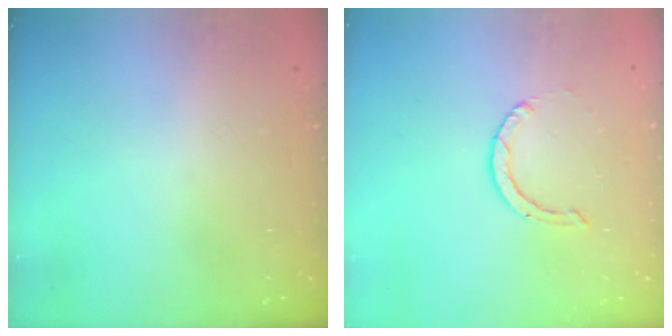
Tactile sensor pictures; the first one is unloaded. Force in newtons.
{"total": 0.9, "press": 0.9, "slide": 0.1}